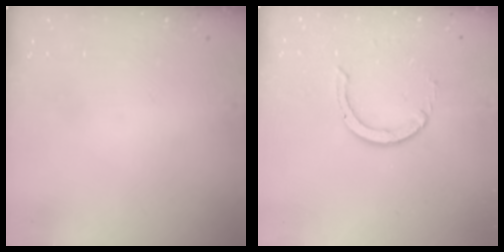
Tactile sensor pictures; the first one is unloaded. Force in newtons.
{"total": 3.0, "press": 3.0, "slide": 0.3}